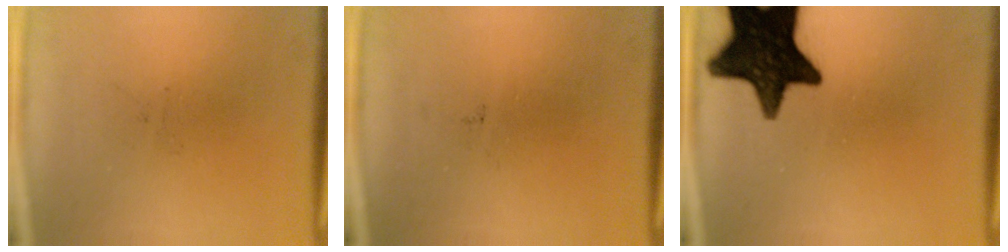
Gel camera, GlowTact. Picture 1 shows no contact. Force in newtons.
{"total": 0.0}
{"total": 17.6}